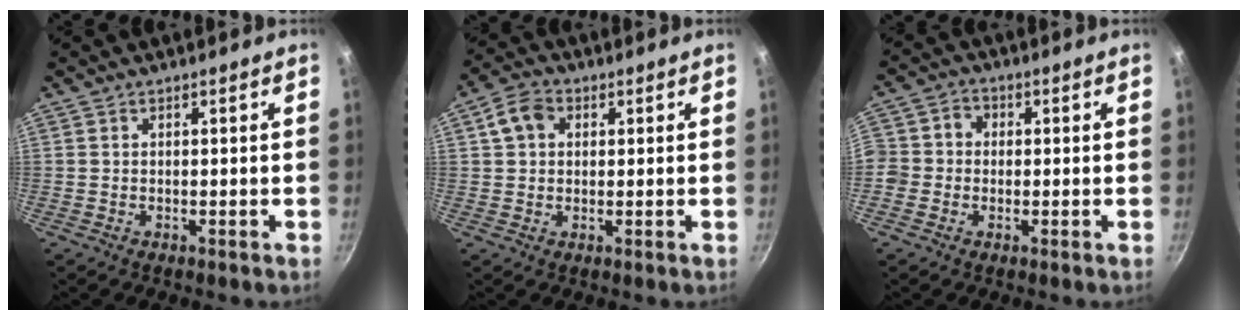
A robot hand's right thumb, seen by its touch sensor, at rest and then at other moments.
{"total": 5.7, "force": [1.5, 4.4, 3.2], "torque": [-0.045, 0.011, 0.018]}
{"total": 5.5, "force": [-0.9, 5.1, 1.9], "torque": [-0.012, 0.014, -0.035]}